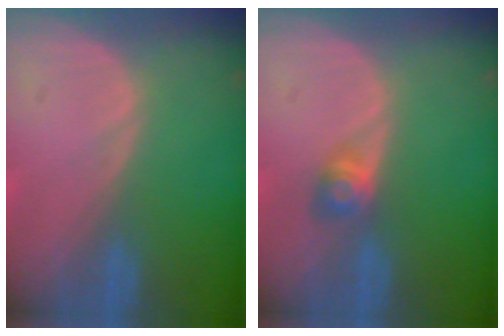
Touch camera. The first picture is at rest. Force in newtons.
{"total": 2.7, "press": 2.5, "slide": 1.1}